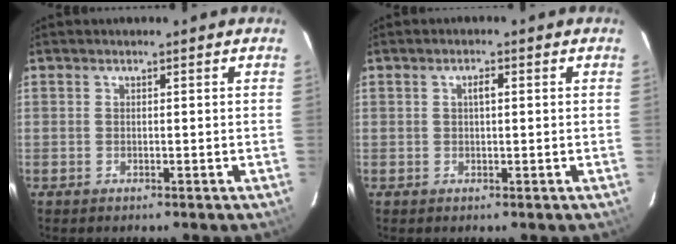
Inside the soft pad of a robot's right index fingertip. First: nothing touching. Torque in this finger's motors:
{"motor_torque": [0.09, -0.02, 0.05, 0.03]}